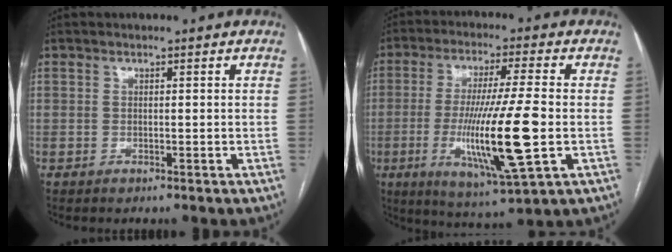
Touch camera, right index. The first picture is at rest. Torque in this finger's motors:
{"motor_torque": [1.39, -0.75, 0.51, 0.21]}